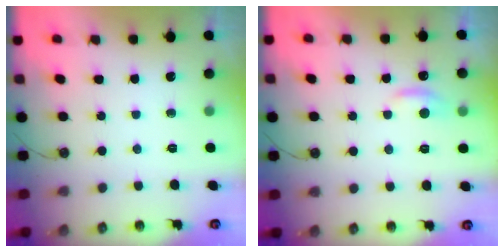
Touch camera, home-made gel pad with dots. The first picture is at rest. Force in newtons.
{"total": 0.6, "press": 0.2, "slide": 0.6}